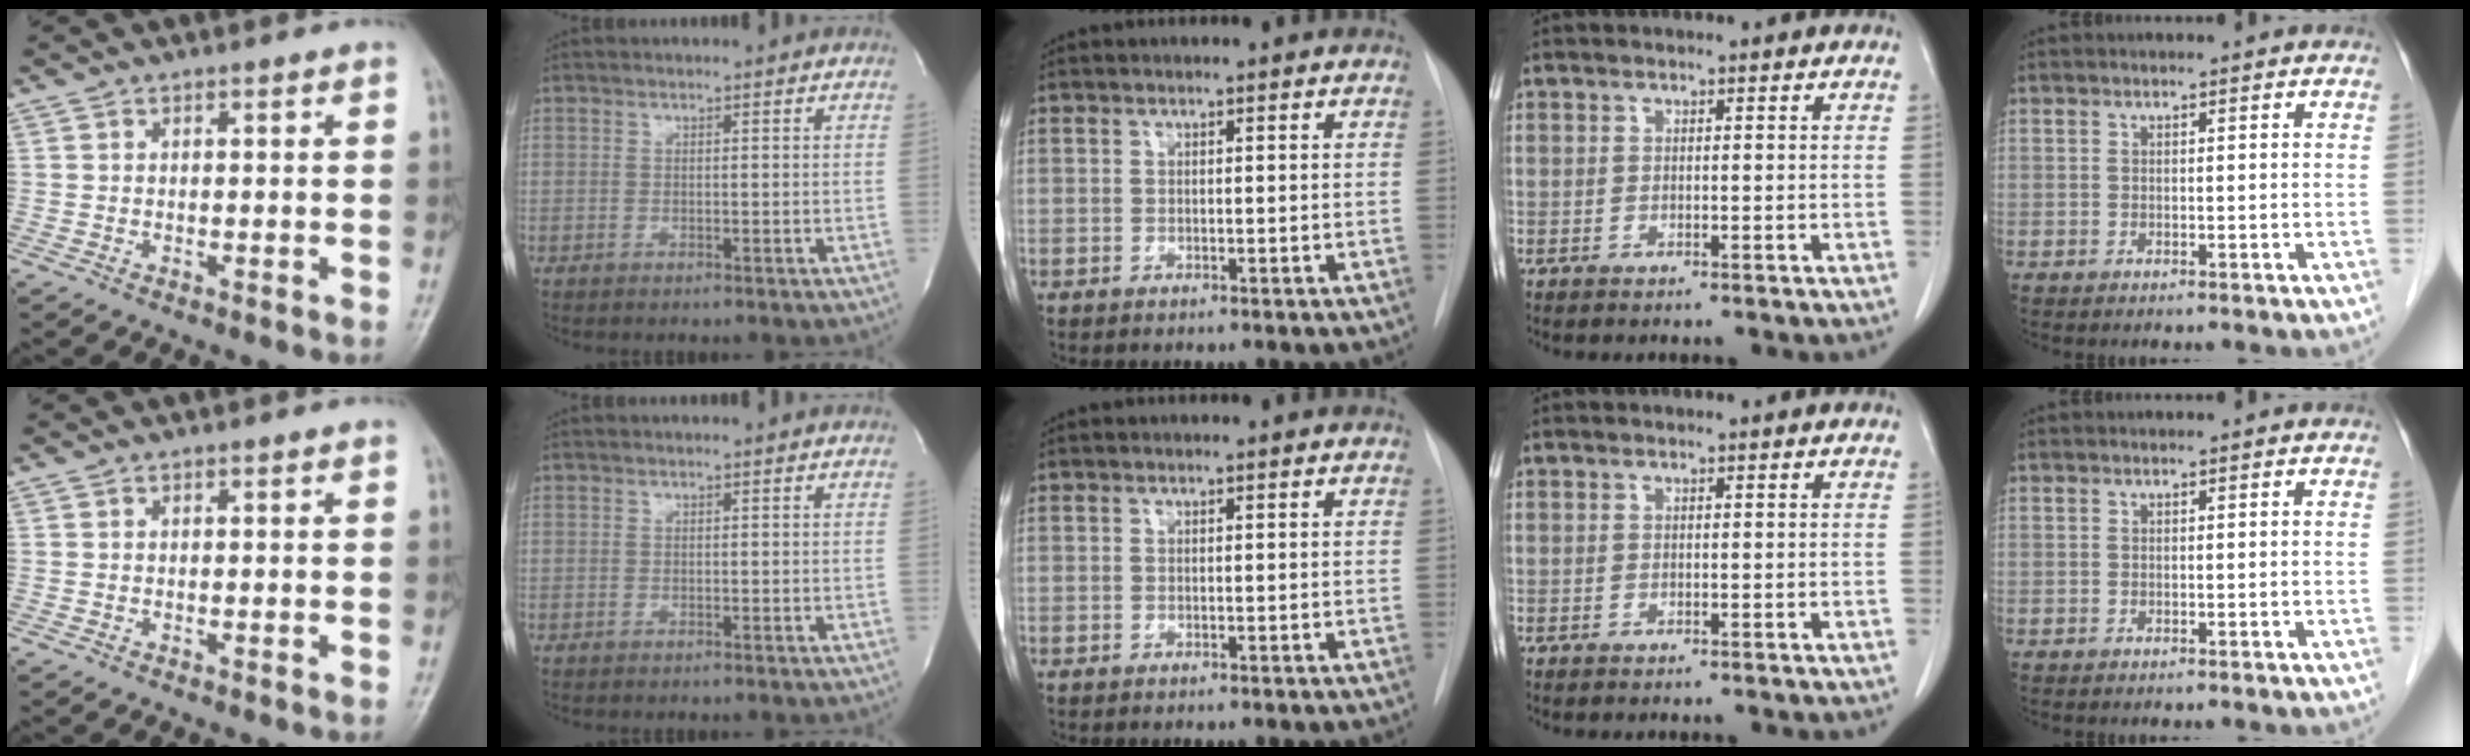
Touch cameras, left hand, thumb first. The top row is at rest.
{}